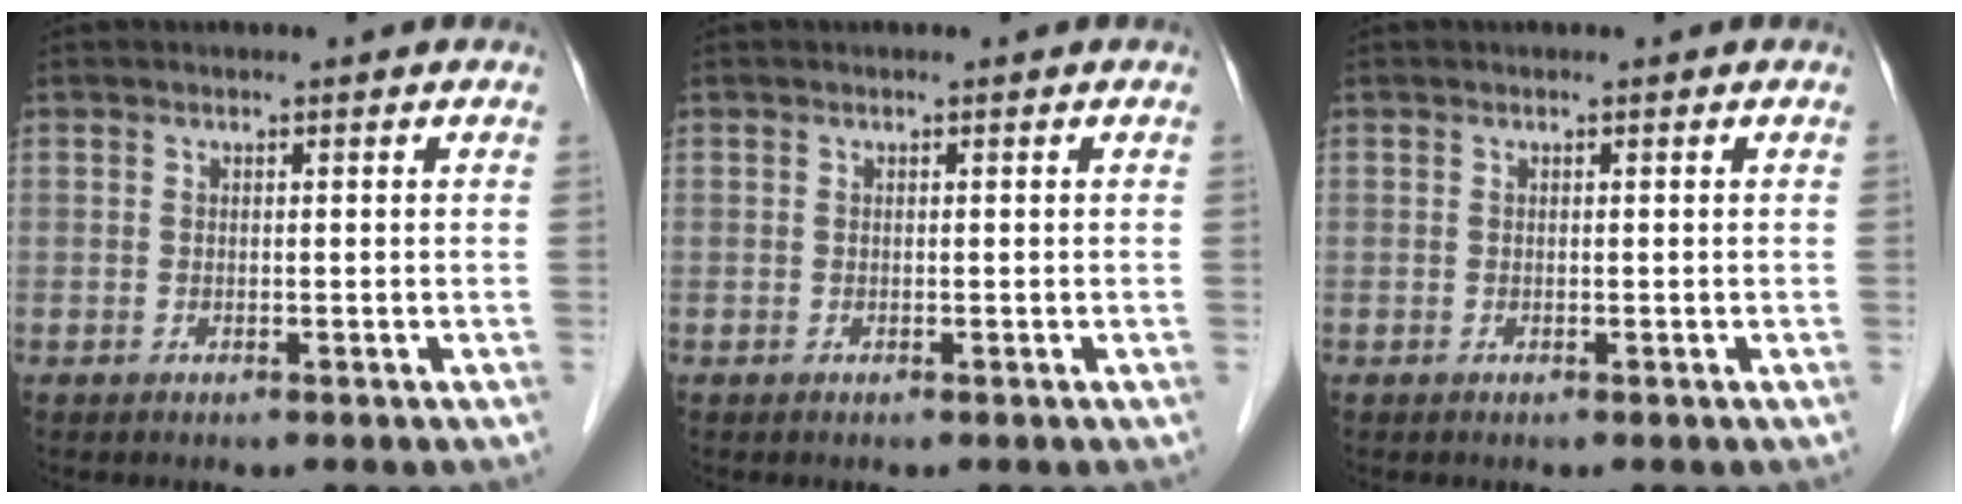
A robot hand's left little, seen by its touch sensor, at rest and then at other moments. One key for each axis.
{"total": 0.0}
{"total": 0.0}